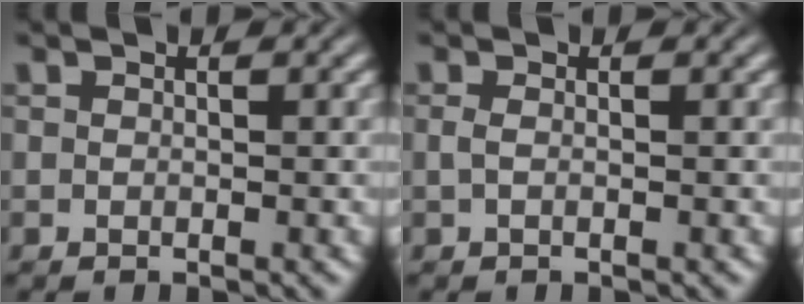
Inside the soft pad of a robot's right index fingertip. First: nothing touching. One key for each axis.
{"total": 1.2, "fx": -0.1, "fy": -1.1, "fz": 0.4, "tx": -0.007, "ty": -0.006, "tz": 0.004}